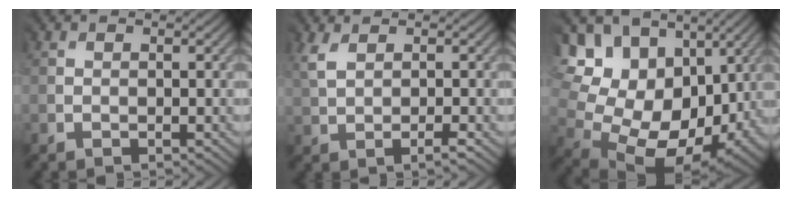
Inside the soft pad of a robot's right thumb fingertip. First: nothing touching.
{"total": 2.8, "force": [1.1, 0.7, 2.5], "torque": [-0.061, 0.004, 0.019]}
{"total": 18.6, "force": [2.2, 14.2, 11.8], "torque": [-0.200, -0.011, 0.076]}